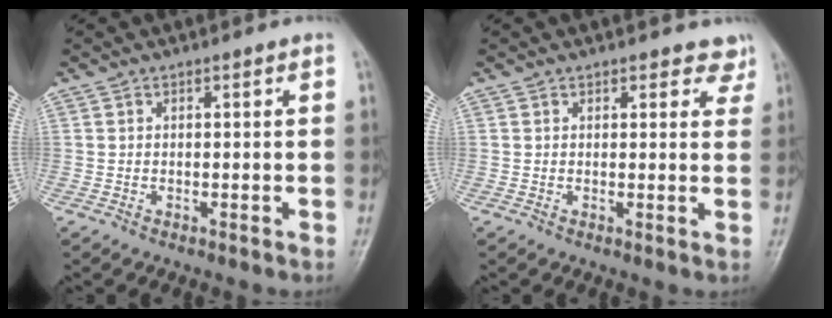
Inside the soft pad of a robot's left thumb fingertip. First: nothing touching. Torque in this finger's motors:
{"motor_torque": [-0.05, 0.04, -0.16, -0.10, 0.00]}